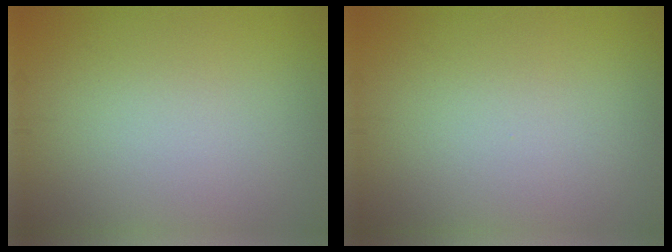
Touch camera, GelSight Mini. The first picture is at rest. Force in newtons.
{"total": 0.0}